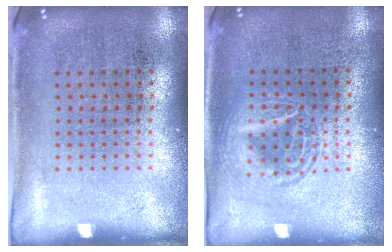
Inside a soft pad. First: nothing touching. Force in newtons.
{"total": 1.4, "press": 1.4, "slide": 0.1}